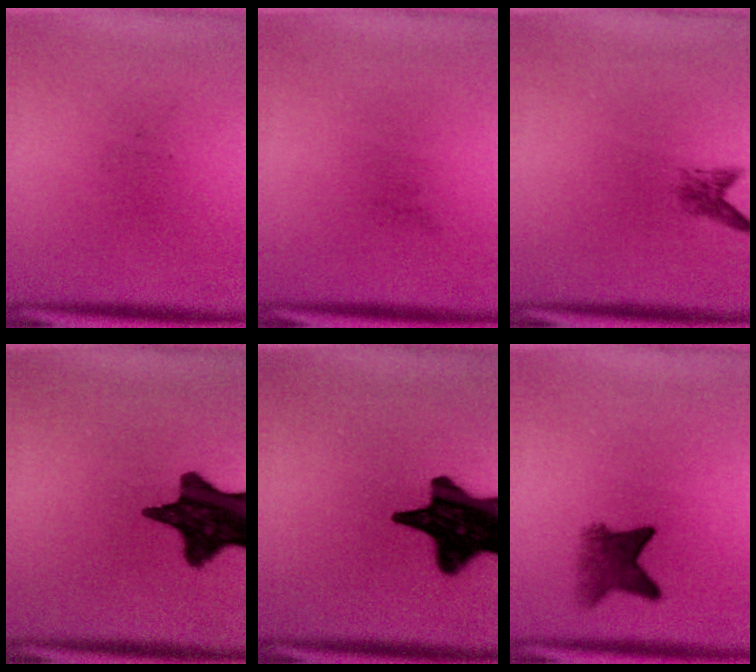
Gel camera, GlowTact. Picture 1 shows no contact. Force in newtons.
{"total": 0.0}
{"total": 1.6}
{"total": 14.7}
{"total": 18.9}
{"total": 4.3}